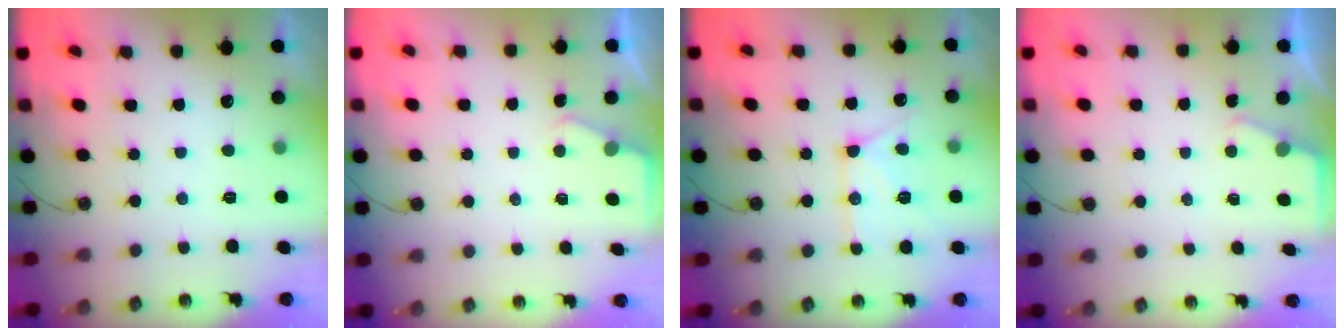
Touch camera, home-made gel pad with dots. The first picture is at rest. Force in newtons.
{"total": 2.6, "press": 2.6, "slide": 0.4}
{"total": 13.6, "press": 13.5, "slide": 1.3}
{"total": 2.3, "press": 2.3, "slide": 0.4}